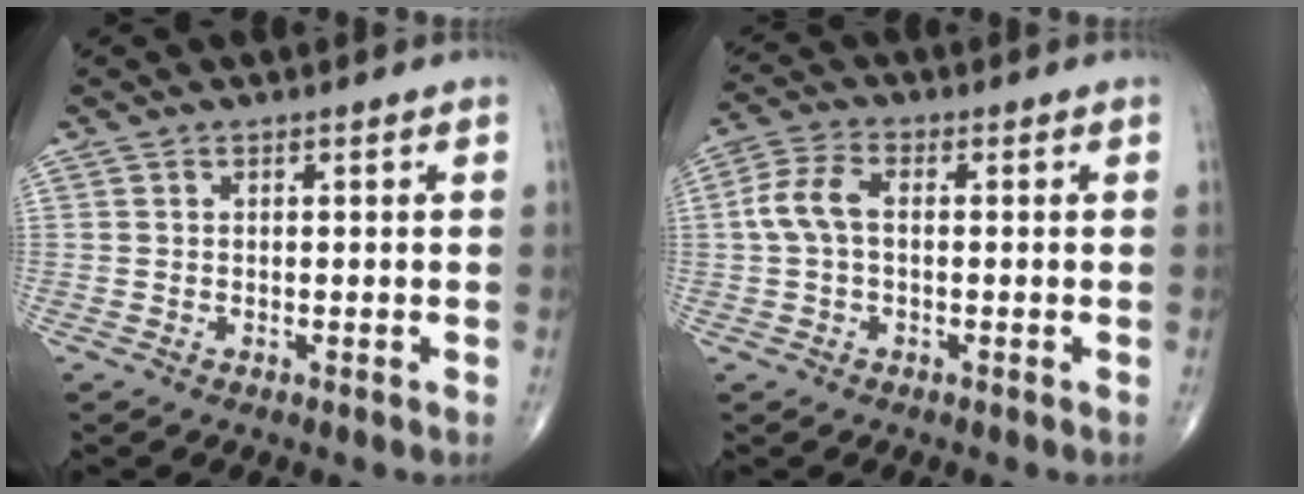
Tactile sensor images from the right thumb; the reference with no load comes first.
{"total": 6.0, "force": [0.1, 3.5, 4.9], "torque": [-0.113, 0.020, -0.002]}